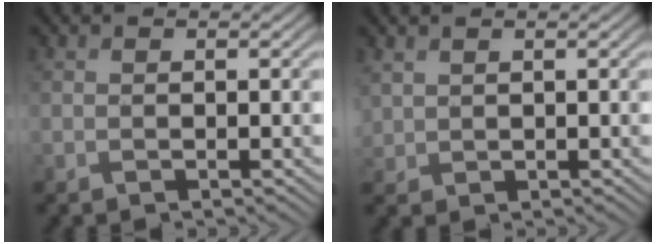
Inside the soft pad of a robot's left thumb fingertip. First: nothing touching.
{"total": 1.7, "force": [1.4, 0.9, 0.1], "torque": [-0.006, -0.001, 0.030]}